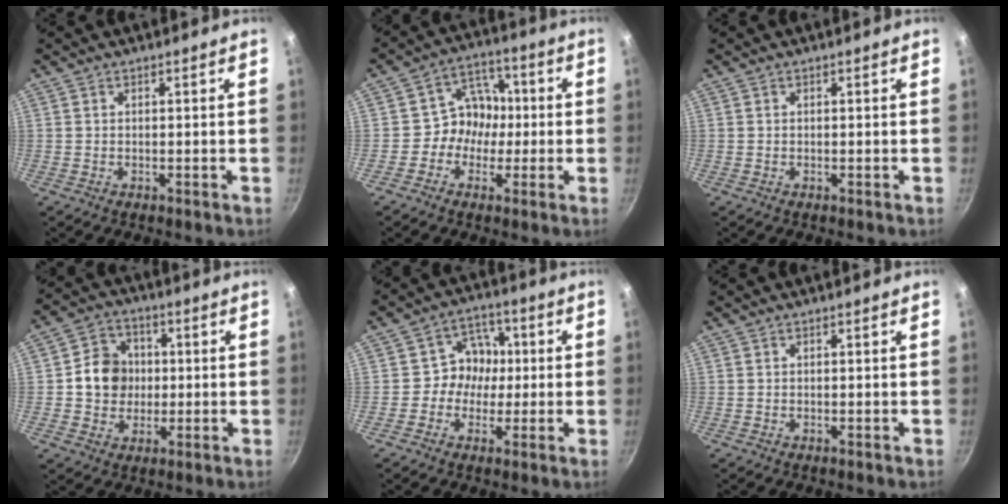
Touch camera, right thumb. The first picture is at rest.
{"total": 8.1, "force": [-0.9, 7.1, 3.6], "torque": [-0.008, 0.026, -0.028]}
{"total": 0.0}
{"total": 9.5, "force": [0.3, 8.5, 4.3], "torque": [-0.036, 0.011, -0.004]}
{"total": 7.3, "force": [-0.2, 6.7, 3.0], "torque": [0.004, 0.016, -0.017]}
{"total": 0.0}